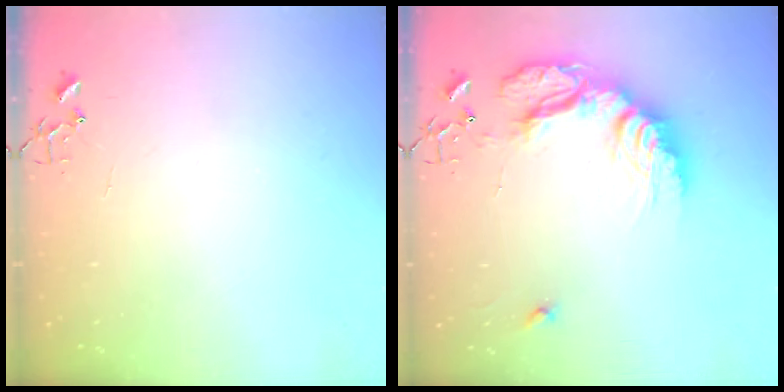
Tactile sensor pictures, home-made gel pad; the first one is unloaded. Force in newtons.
{"total": 21.7, "press": 21.6, "slide": 1.9}